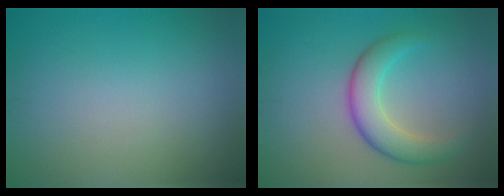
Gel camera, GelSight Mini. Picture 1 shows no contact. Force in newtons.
{"total": 4.6, "press": 4.6, "slide": 0.1}